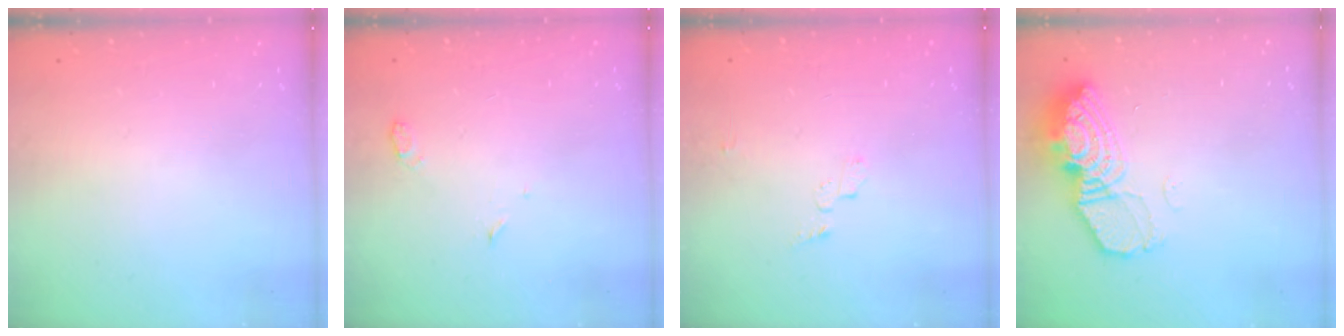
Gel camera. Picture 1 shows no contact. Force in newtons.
{"total": 3.3, "press": 3.3, "slide": 0.6}
{"total": 3.5, "press": 3.4, "slide": 0.4}
{"total": 12.9, "press": 12.9, "slide": 1.2}